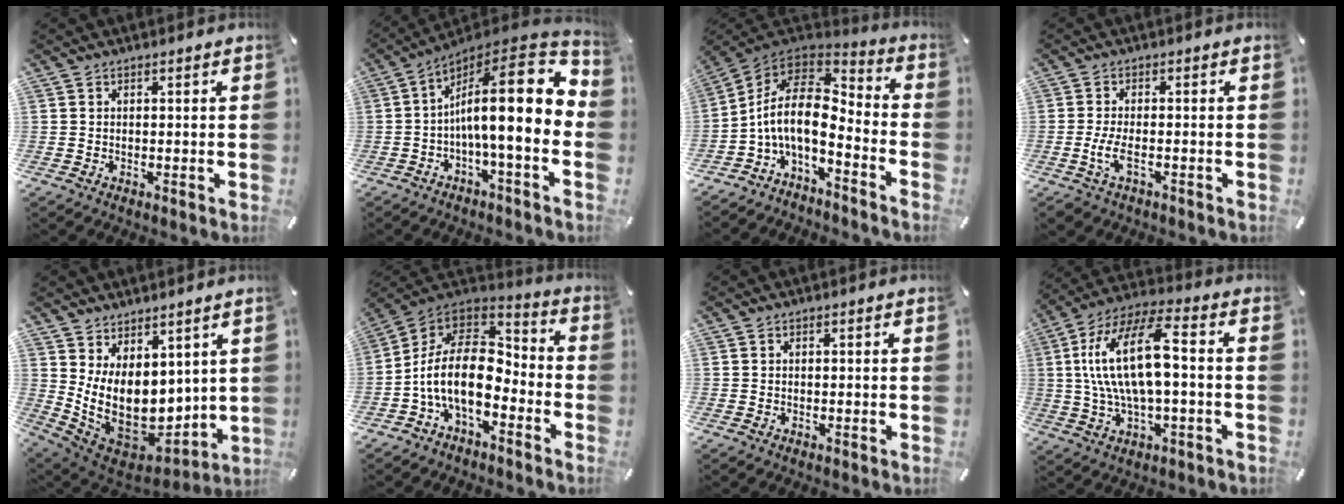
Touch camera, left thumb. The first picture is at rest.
{"total": 17.6, "force": [0.1, 4.1, 17.1], "torque": [-0.269, -0.032, -0.010]}
{"total": 12.3, "force": [-2.2, 6.2, 10.3], "torque": [-0.223, -0.009, -0.043]}
{"total": 4.6, "force": [-1.8, 1.8, 3.9], "torque": [-0.091, -0.004, -0.035]}
{"total": 14.8, "force": [2.3, 10.5, 10.1], "torque": [-0.192, -0.063, 0.056]}
{"total": 16.2, "force": [-5.1, 9.7, 11.9], "torque": [-0.251, 0.012, -0.090]}
{"total": 0.0}
{"total": 18.5, "force": [1.5, 7.5, 16.9], "torque": [-0.346, 0.004, 0.019]}